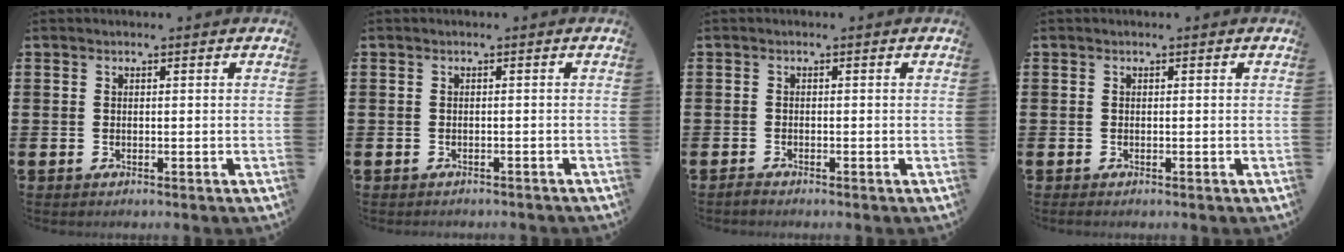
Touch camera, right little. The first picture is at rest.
{"total": 0.5, "force": [-0.5, 0.0, 0.0], "torque": [-0.002, -0.002, -0.010]}
{"total": 0.6, "force": [-0.5, 0.1, 0.3], "torque": [-0.007, -0.002, -0.010]}
{"total": 0.0}